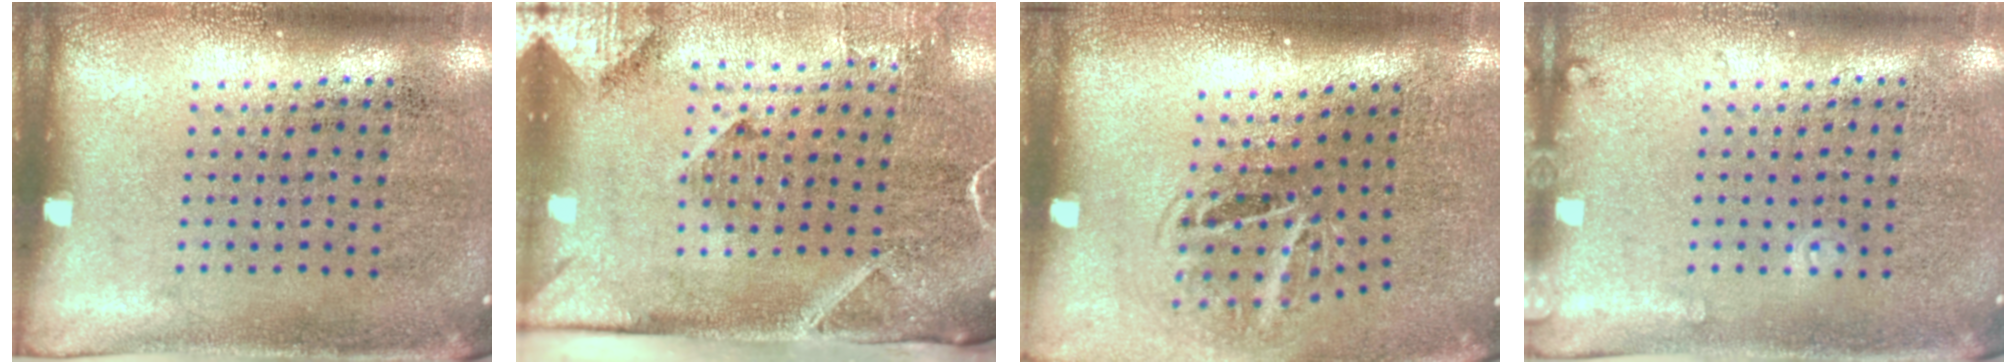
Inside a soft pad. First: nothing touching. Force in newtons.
{"total": 3.0, "press": 2.1, "slide": 2.1}
{"total": 1.8, "press": 1.2, "slide": 1.3}
{"total": 0.9, "press": 0.9, "slide": 0.1}